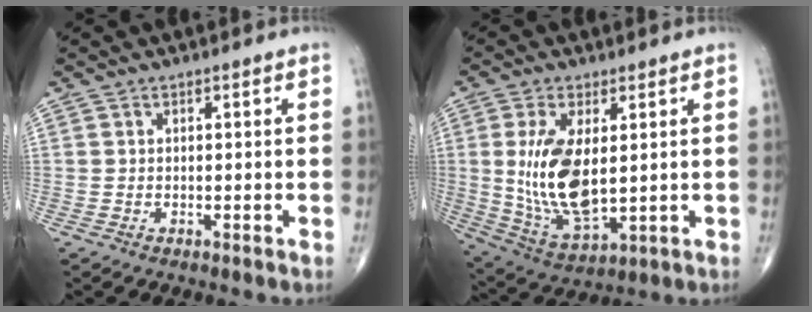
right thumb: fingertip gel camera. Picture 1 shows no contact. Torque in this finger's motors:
{"motor_torque": [-0.11, 0.97, 1.35, 0.42, 0.31]}